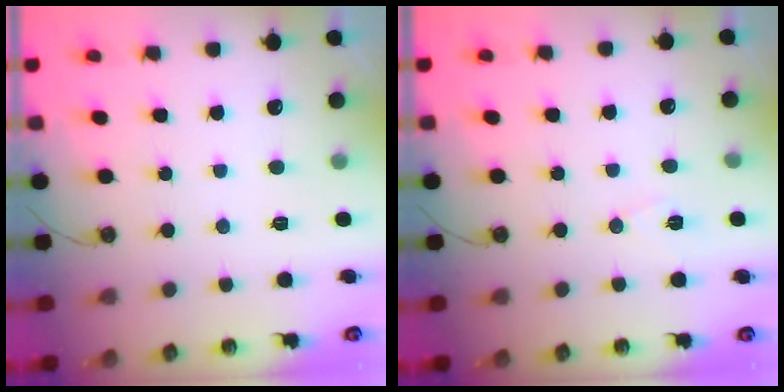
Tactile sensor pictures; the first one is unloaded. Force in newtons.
{"total": 6.3, "press": 4.5, "slide": 4.4}